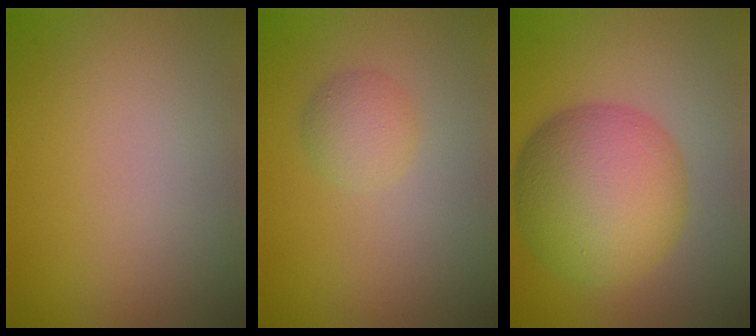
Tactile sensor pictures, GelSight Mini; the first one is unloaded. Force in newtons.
{"total": 1.9, "press": 1.9, "slide": 0.0}
{"total": 9.7, "press": 9.7, "slide": 0.1}